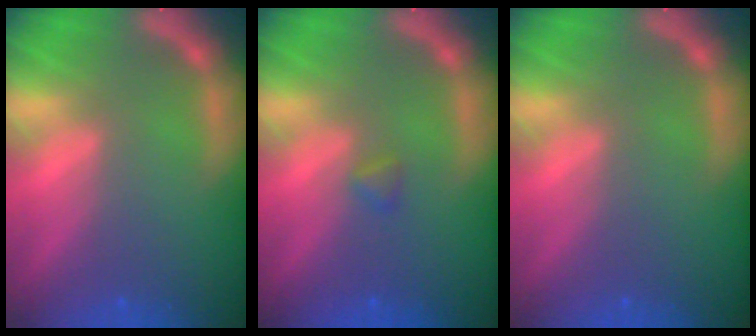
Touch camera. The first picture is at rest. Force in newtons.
{"total": 0.9}
{"total": 0.0}